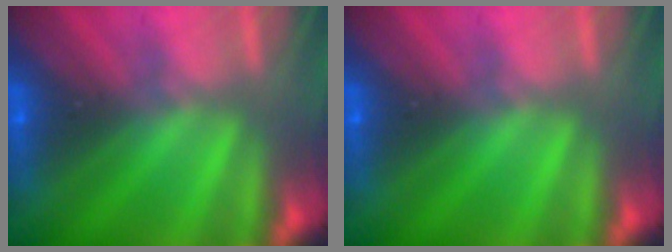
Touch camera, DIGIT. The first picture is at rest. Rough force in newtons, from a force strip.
{"total": 0.0}